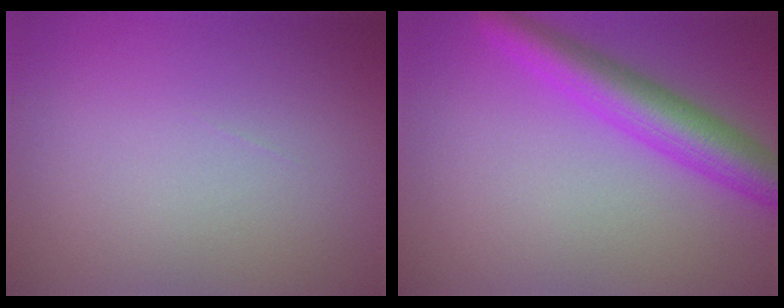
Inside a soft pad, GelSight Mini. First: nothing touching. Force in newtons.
{"total": 5.3, "press": 5.3, "slide": 0.2}